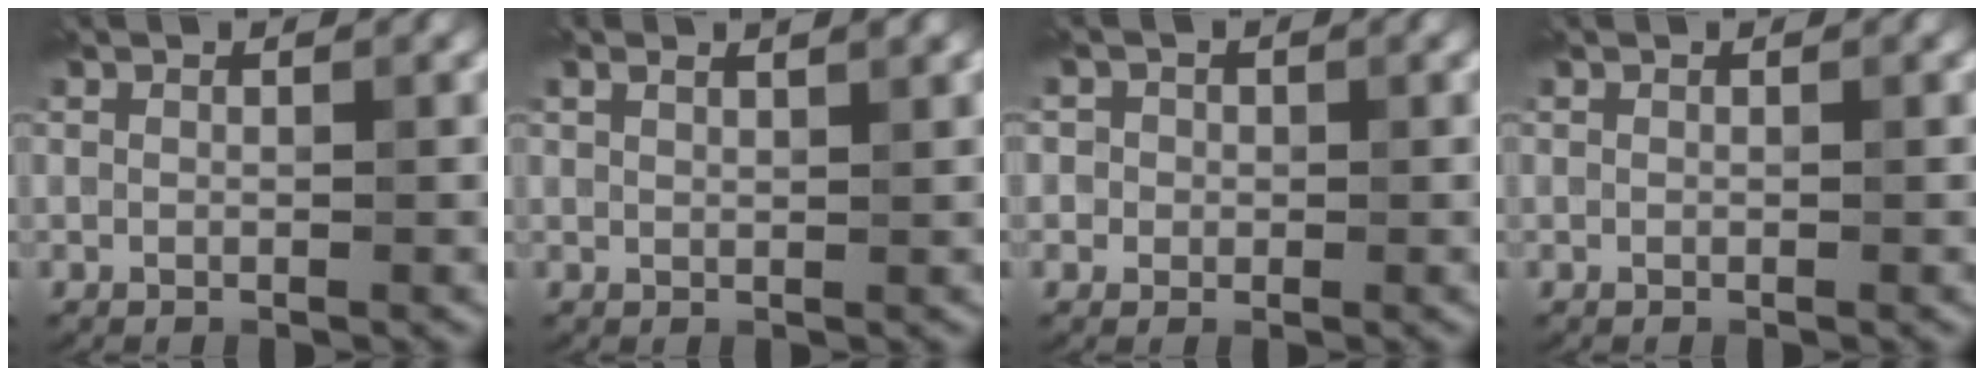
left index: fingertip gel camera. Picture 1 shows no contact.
{"total": 1.7, "force": [1.2, 0.4, 1.1], "torque": [-0.017, 0.004, 0.019]}
{"total": 2.1, "force": [0.6, 1.9, 0.6], "torque": [0.010, 0.006, 0.000]}
{"total": 0.0}